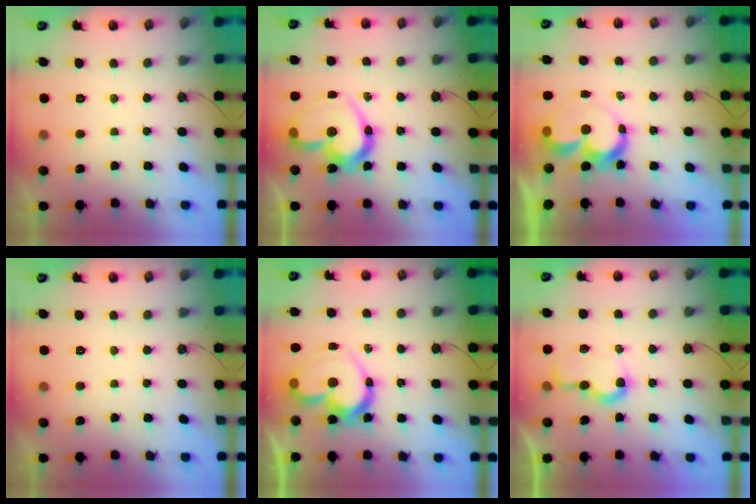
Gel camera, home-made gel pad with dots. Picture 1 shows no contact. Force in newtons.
{"total": 18.5, "press": 18.4, "slide": 1.6}
{"total": 9.0, "press": 9.0, "slide": 0.7}
{"total": 0.0}
{"total": 16.5, "press": 16.5, "slide": 1.5}
{"total": 6.1, "press": 6.1, "slide": 0.7}